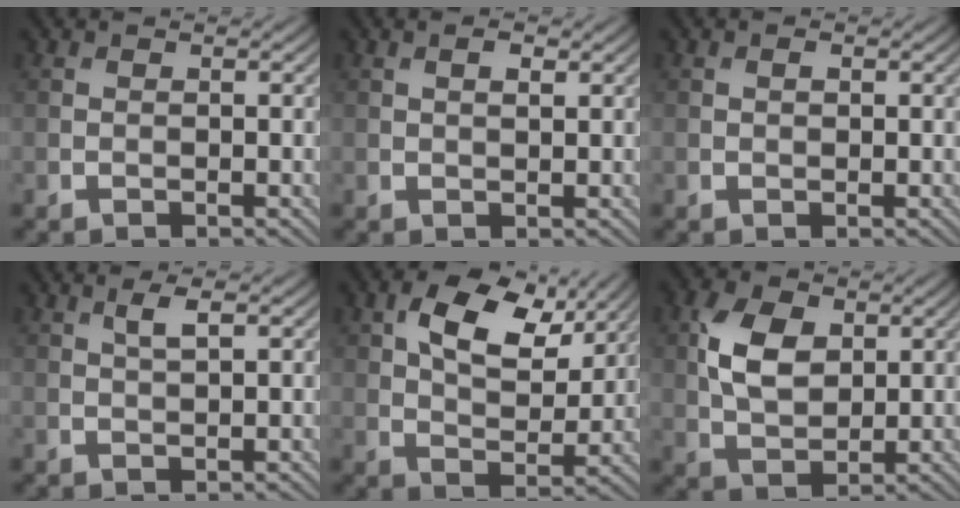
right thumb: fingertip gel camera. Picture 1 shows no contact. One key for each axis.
{"total": 1.8, "fx": 0.8, "fy": 0.6, "fz": 1.4, "tx": -0.022, "ty": -0.005, "tz": 0.017}
{"total": 0.8, "fx": 0.2, "fy": 0.5, "fz": 0.5, "tx": -0.009, "ty": -0.001, "tz": 0.003}
{"total": 1.9, "fx": 0.9, "fy": 0.3, "fz": 1.6, "tx": -0.036, "ty": 0.003, "tz": 0.017}
{"total": 10.5, "fx": 4.6, "fy": 5.8, "fz": 7.4, "tx": -0.142, "ty": 0.000, "tz": 0.085}
{"total": 7.1, "fx": 1.9, "fy": 4.5, "fz": 5.1, "tx": -0.114, "ty": 0.008, "tz": 0.035}